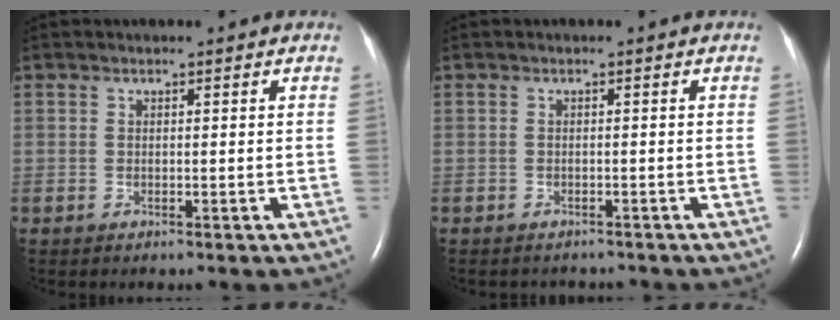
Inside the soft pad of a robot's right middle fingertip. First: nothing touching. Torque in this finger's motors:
{"motor_torque": [-0.33, 0.00, -0.10, -0.01]}